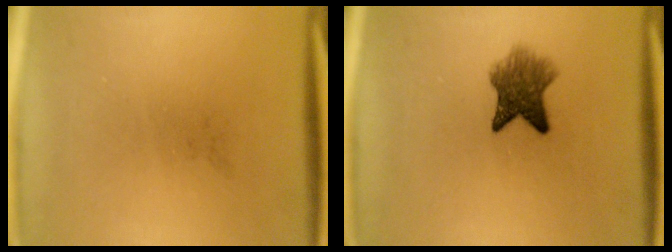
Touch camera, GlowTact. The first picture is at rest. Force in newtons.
{"total": 5.9}